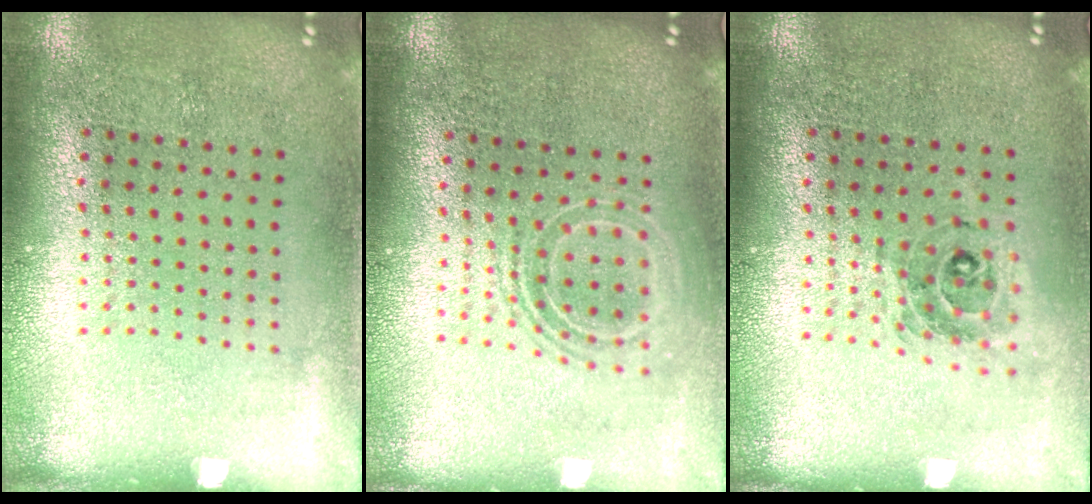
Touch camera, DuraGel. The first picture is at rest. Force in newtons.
{"total": 1.8, "press": 1.3, "slide": 1.1}
{"total": 0.7, "press": 0.7, "slide": 0.0}